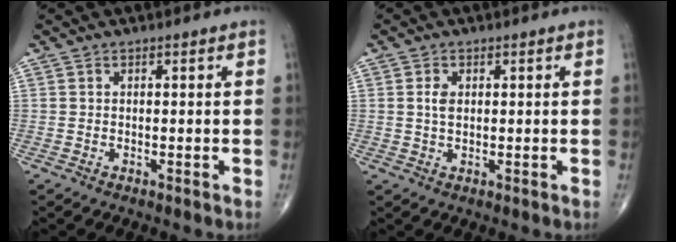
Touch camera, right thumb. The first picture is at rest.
{"total": 2.5, "force": [0.5, 1.5, 1.9], "torque": [-0.035, 0.000, 0.010]}